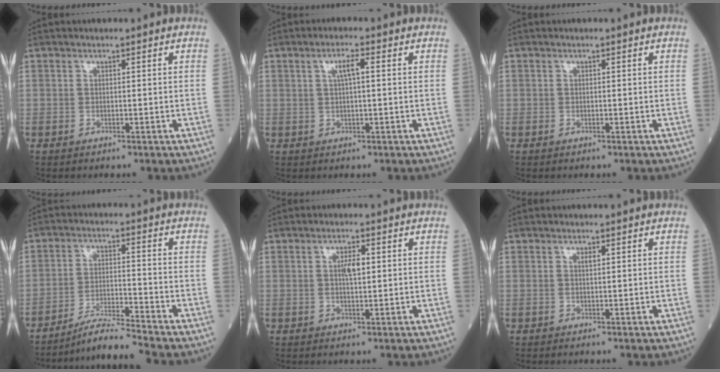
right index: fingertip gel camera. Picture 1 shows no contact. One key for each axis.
{"total": 3.0, "fx": 0.8, "fy": 0.4, "fz": 2.9, "tx": -0.057, "ty": 0.007, "tz": 0.015}
{"total": 0.0}
{"total": 6.8, "fx": -6.2, "fy": -1.8, "fz": 2.1, "tx": -0.037, "ty": -0.019, "tz": -0.116}
{"total": 2.7, "fx": 0.5, "fy": 0.7, "fz": 2.6, "tx": -0.046, "ty": 0.001, "tz": 0.008}
{"total": 0.6, "fx": 0.3, "fy": 0.1, "fz": 0.5, "tx": -0.014, "ty": -0.001, "tz": 0.005}